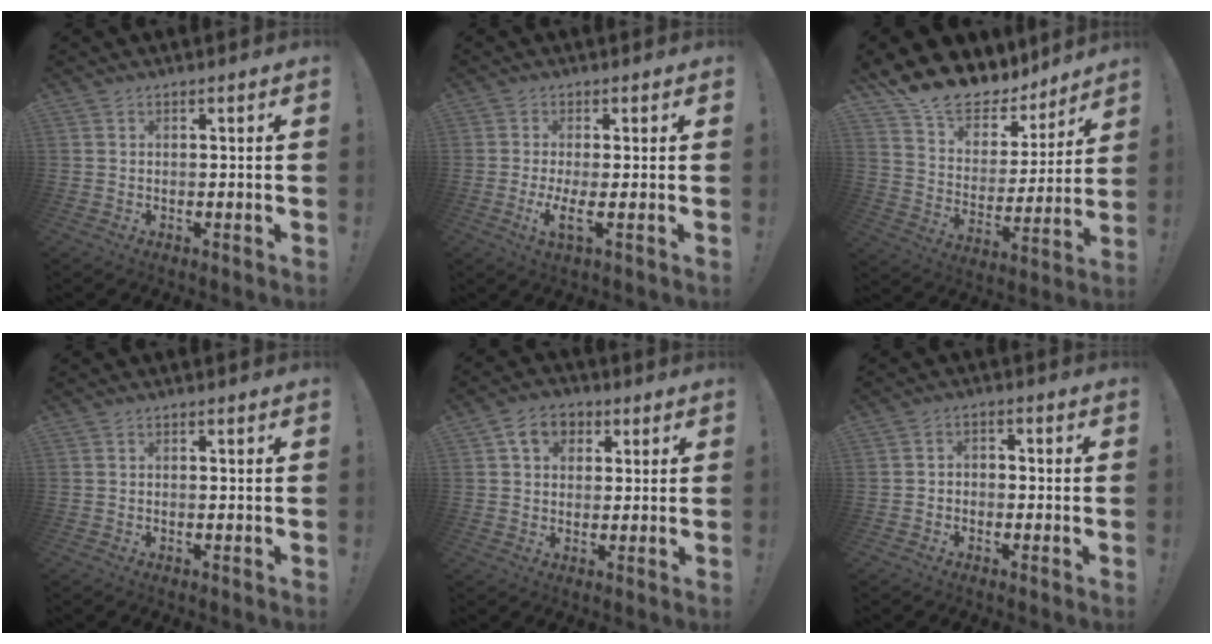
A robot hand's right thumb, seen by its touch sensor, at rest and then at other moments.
{"total": 5.0, "force": [-0.5, 0.4, 4.9], "torque": [-0.092, -0.019, -0.008]}
{"total": 13.4, "force": [11.9, 5.2, 3.4], "torque": [-0.078, -0.099, 0.215]}
{"total": 0.0}
{"total": 7.2, "force": [2.8, 5.6, 3.6], "torque": [-0.050, -0.002, 0.053]}
{"total": 3.1, "force": [-2.2, 1.8, 1.0], "torque": [-0.014, 0.012, -0.042]}